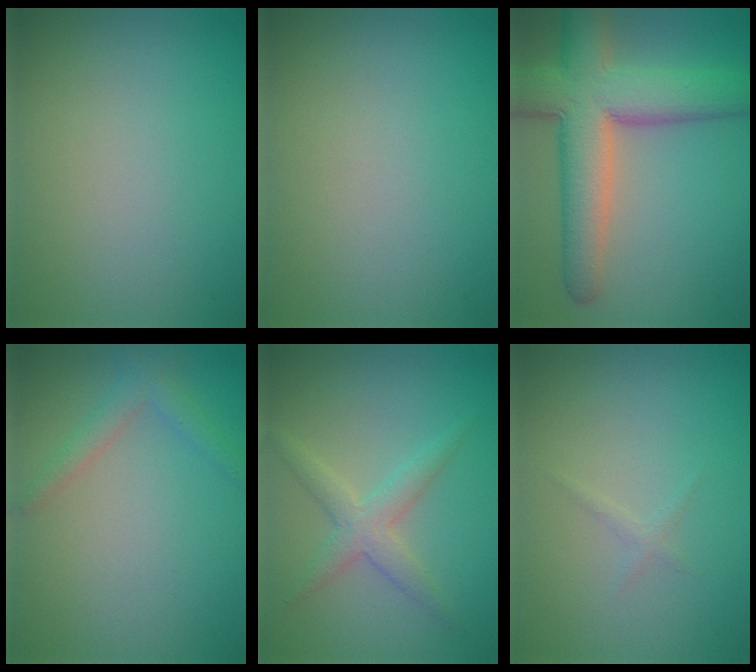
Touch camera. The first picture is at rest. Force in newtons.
{"total": 0.0}
{"total": 9.8, "press": 9.8, "slide": 0.7}
{"total": 1.8, "press": 1.8, "slide": 0.1}
{"total": 2.8, "press": 2.8, "slide": 0.1}
{"total": 0.6, "press": 0.6, "slide": 0.1}